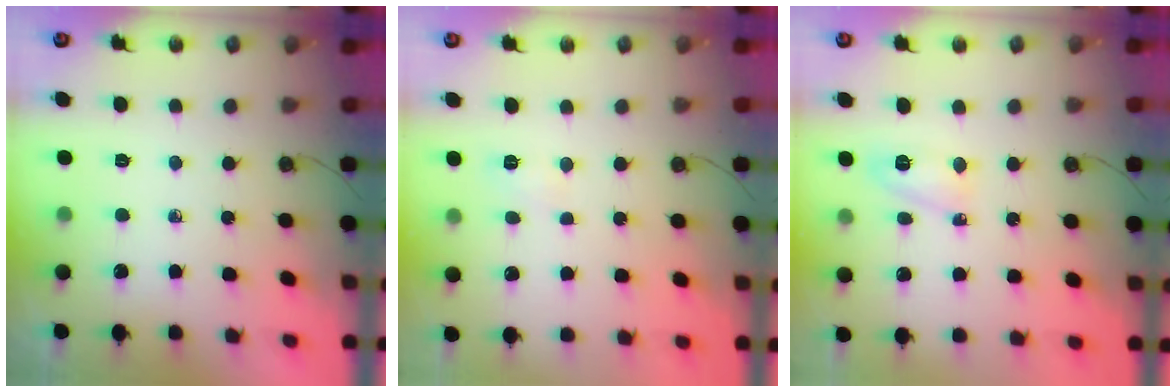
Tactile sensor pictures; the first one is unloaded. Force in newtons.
{"total": 2.9, "press": 2.8, "slide": 0.7}
{"total": 6.2, "press": 6.2, "slide": 0.5}